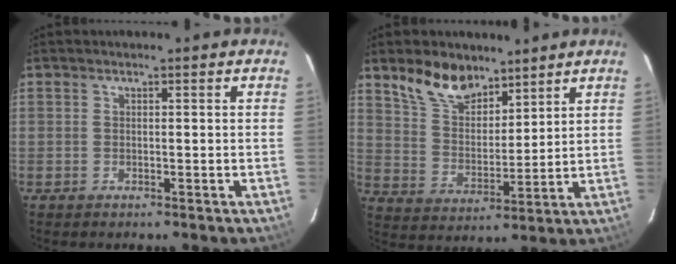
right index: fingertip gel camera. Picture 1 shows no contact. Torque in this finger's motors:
{"motor_torque": [0.22, 0.22, 0.12, 0.07]}